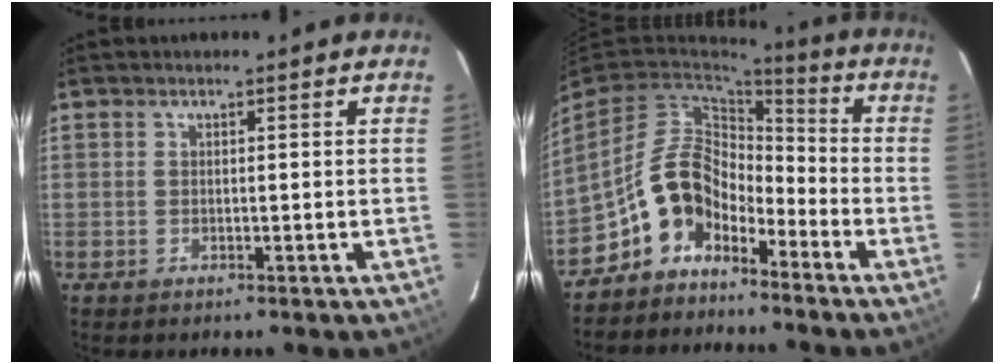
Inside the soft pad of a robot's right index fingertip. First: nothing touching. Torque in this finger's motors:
{"motor_torque": [0.70, -0.35, -0.09, -0.14]}